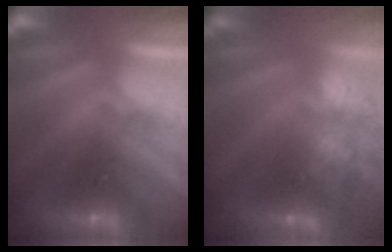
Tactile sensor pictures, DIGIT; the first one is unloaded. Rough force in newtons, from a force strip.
{"total": 11.5}